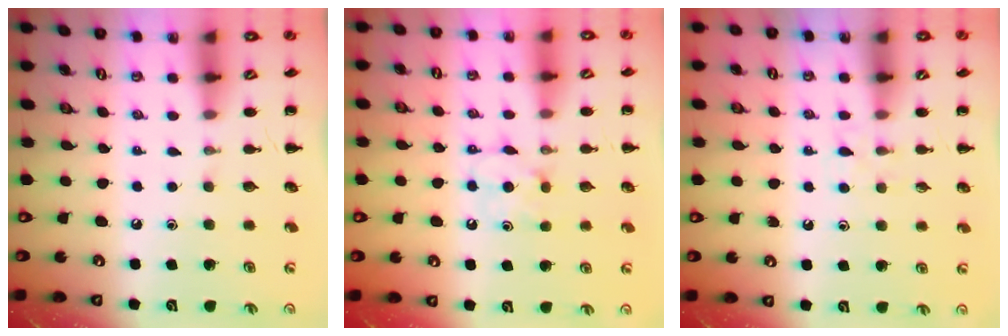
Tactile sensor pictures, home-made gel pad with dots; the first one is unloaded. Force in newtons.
{"total": 6.8, "press": 6.6, "slide": 1.8}
{"total": 4.3, "press": 4.0, "slide": 1.6}